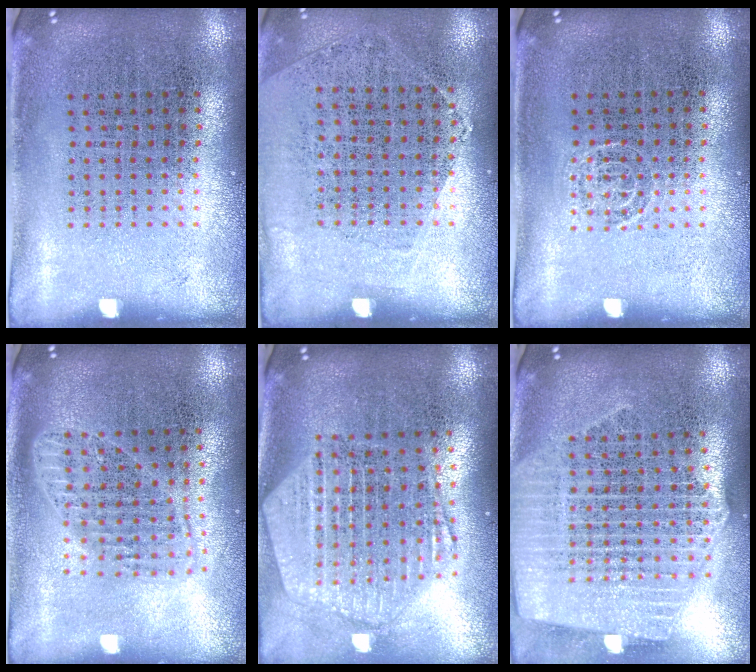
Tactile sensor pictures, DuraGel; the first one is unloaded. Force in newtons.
{"total": 1.1, "press": 0.9, "slide": 0.7}
{"total": 0.6, "press": 0.5, "slide": 0.3}
{"total": 1.7, "press": 1.4, "slide": 0.9}
{"total": 2.6, "press": 2.2, "slide": 1.4}
{"total": 2.5, "press": 2.2, "slide": 1.2}